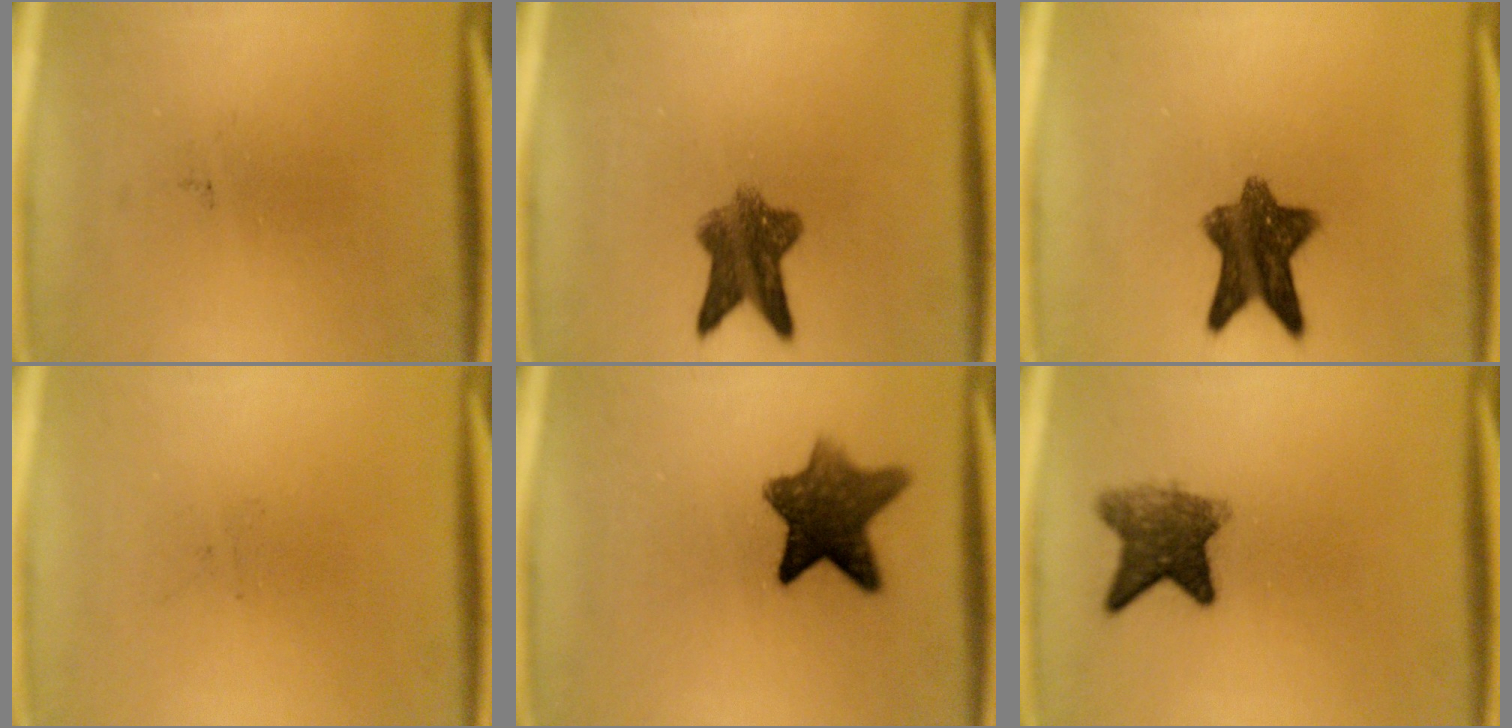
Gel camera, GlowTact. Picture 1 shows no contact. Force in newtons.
{"total": 7.1}
{"total": 9.3}
{"total": 0.0}
{"total": 9.6}
{"total": 6.5}